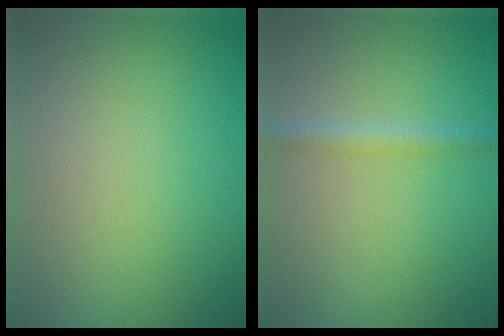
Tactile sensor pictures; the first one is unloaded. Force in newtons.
{"total": 1.9, "press": 1.9, "slide": 0.0}